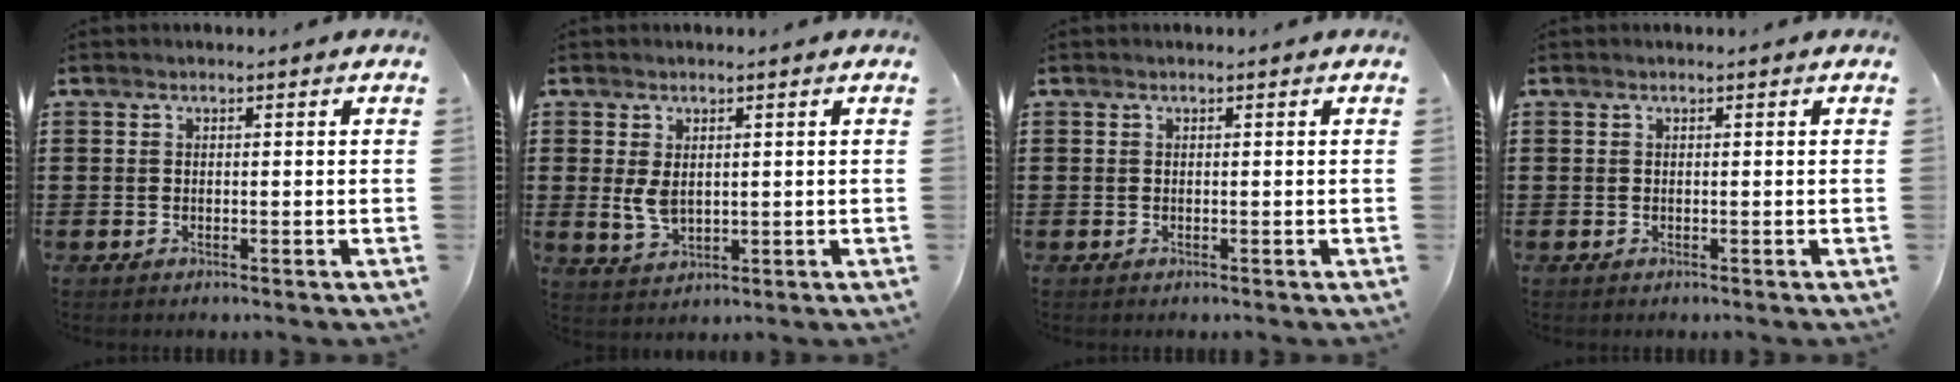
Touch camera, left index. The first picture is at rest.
{"total": 3.6, "force": [0.8, 2.1, 2.9], "torque": [-0.074, -0.003, 0.011]}
{"total": 0.0}
{"total": 0.0}